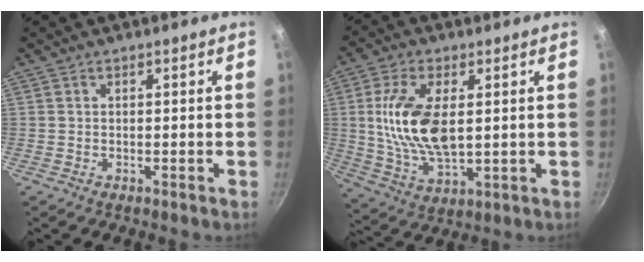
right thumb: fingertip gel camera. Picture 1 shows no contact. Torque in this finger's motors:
{"motor_torque": [0.91, 1.24, 1.64, 0.11, 0.23]}